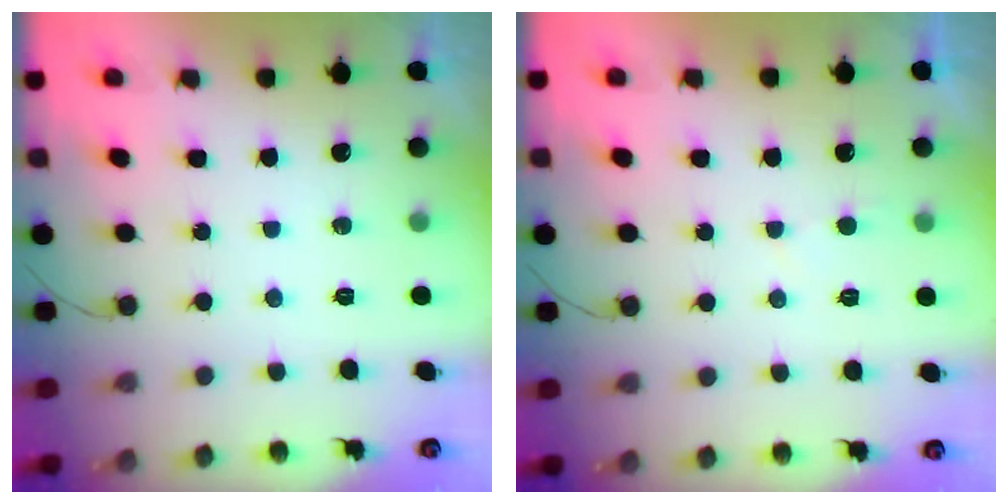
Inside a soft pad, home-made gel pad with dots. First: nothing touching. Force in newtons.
{"total": 1.7, "press": 1.6, "slide": 0.2}